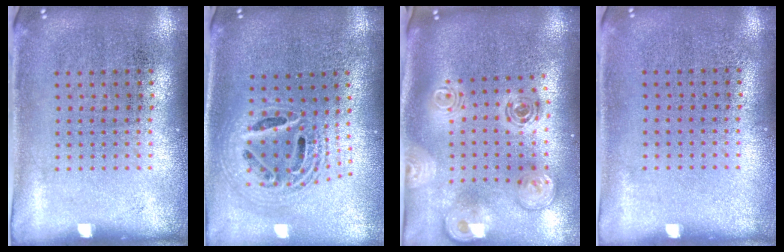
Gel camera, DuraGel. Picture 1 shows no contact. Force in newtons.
{"total": 2.2, "press": 1.7, "slide": 1.4}
{"total": 2.3, "press": 1.8, "slide": 1.4}
{"total": 0.0}